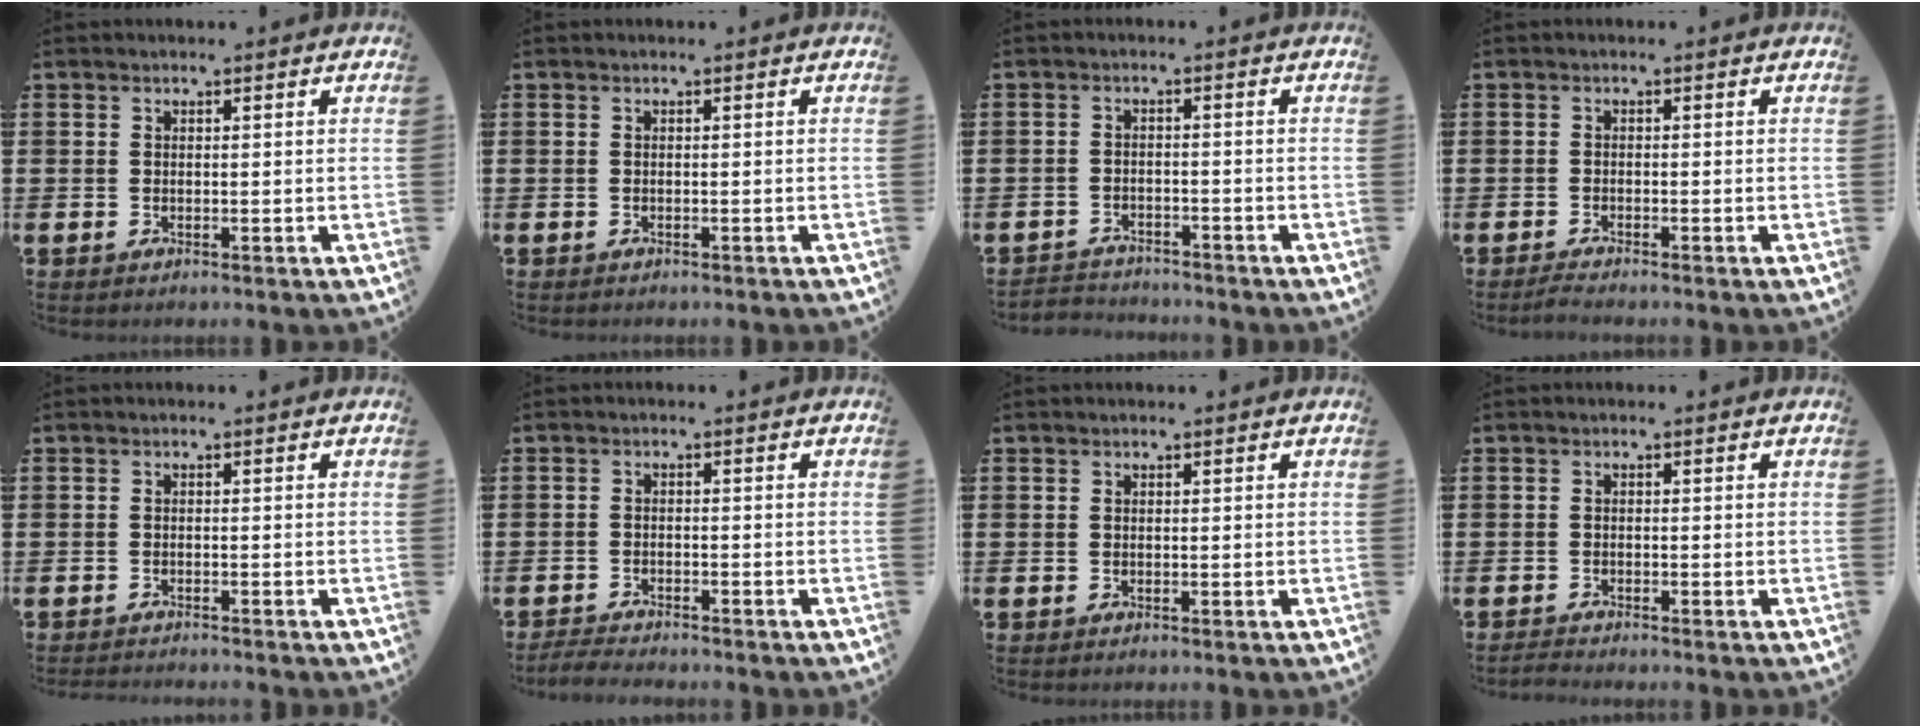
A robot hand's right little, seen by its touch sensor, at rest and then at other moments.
{"total": 0.0}
{"total": 2.1, "force": [-2.1, 0.3, -0.4], "torque": [-0.002, 0.001, -0.048]}
{"total": 1.1, "force": [-0.9, 0.0, 0.6], "torque": [-0.012, -0.001, -0.018]}
{"total": 0.9, "force": [-0.9, -0.1, 0.0], "torque": [-0.001, -0.001, -0.018]}
{"total": 2.0, "force": [-2.0, 0.1, 0.2], "torque": [-0.007, 0.004, -0.041]}
{"total": 0.0}
{"total": 0.9, "force": [-0.9, 0.0, 0.3], "torque": [-0.006, -0.001, -0.018]}